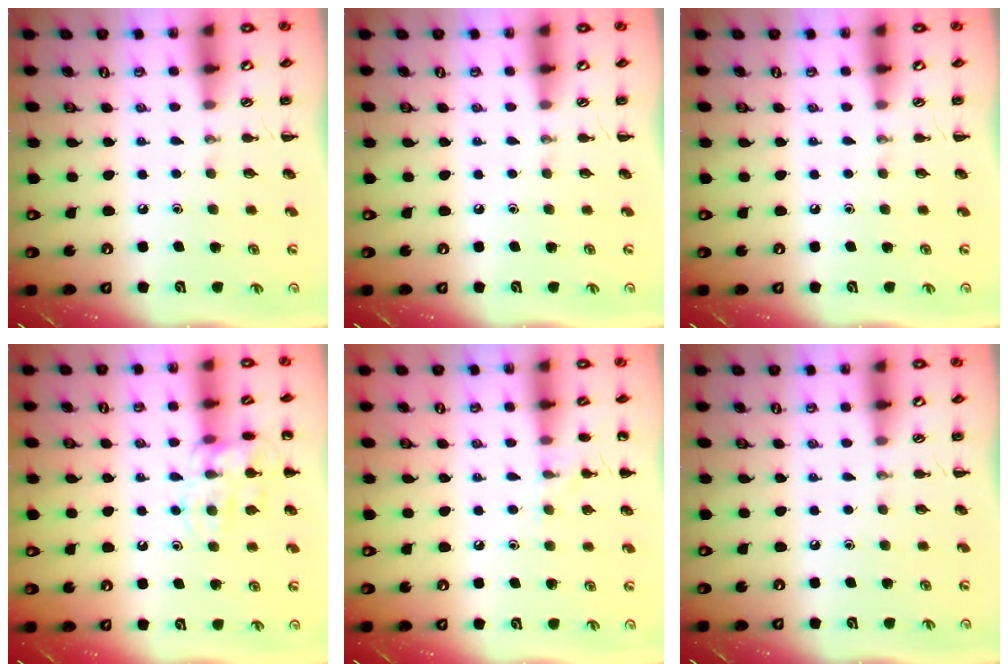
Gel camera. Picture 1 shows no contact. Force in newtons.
{"total": 0.0}
{"total": 0.0}
{"total": 13.5, "press": 13.5, "slide": 0.9}
{"total": 6.8, "press": 6.5, "slide": 2.1}
{"total": 0.0}